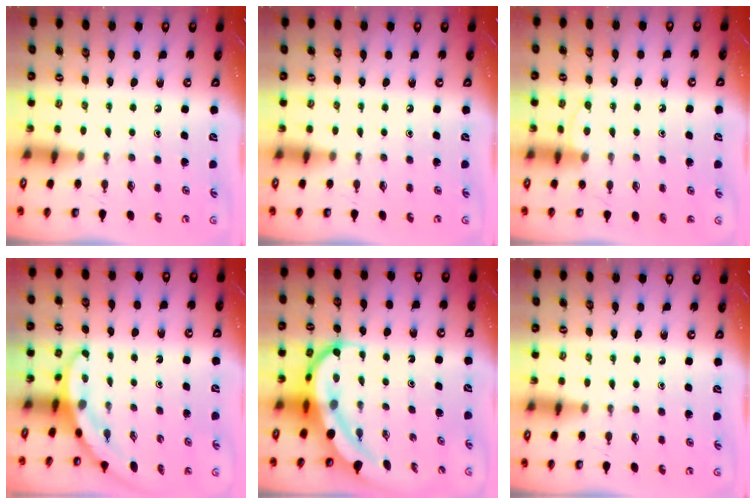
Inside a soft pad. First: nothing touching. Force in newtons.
{"total": 0.0}
{"total": 7.3, "press": 7.2, "slide": 0.7}
{"total": 3.4, "press": 3.4, "slide": 0.1}
{"total": 10.0, "press": 9.8, "slide": 1.6}
{"total": 0.0}